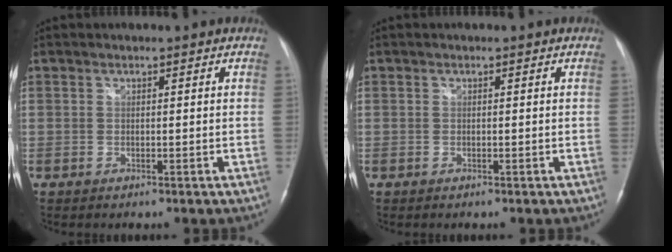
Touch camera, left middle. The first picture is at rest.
{"total": 0.0}